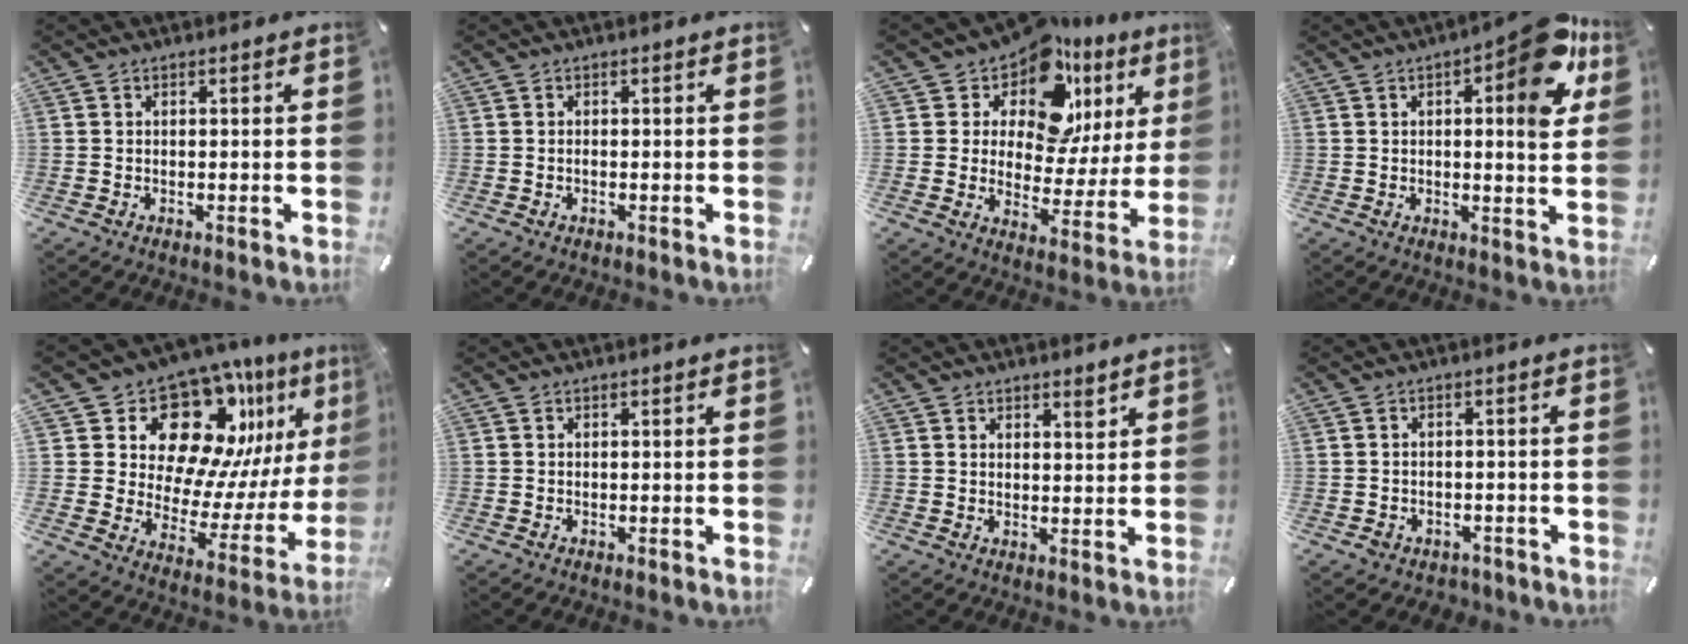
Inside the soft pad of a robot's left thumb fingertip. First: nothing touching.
{"total": 0.5, "force": [-0.2, 0.3, 0.4], "torque": [-0.009, -0.002, -0.005]}
{"total": 13.4, "force": [9.7, 7.5, 5.3], "torque": [-0.081, -0.093, 0.167]}
{"total": 13.6, "force": [5.9, 4.3, 11.5], "torque": [-0.121, -0.048, 0.084]}
{"total": 18.1, "force": [13.9, 9.5, 6.6], "torque": [-0.084, -0.133, 0.242]}
{"total": 0.0}
{"total": 2.5, "force": [2.0, 1.1, 0.9], "torque": [0.004, -0.017, 0.032]}
{"total": 2.6, "force": [-1.4, 2.1, 0.6], "torque": [-0.009, 0.006, -0.030]}